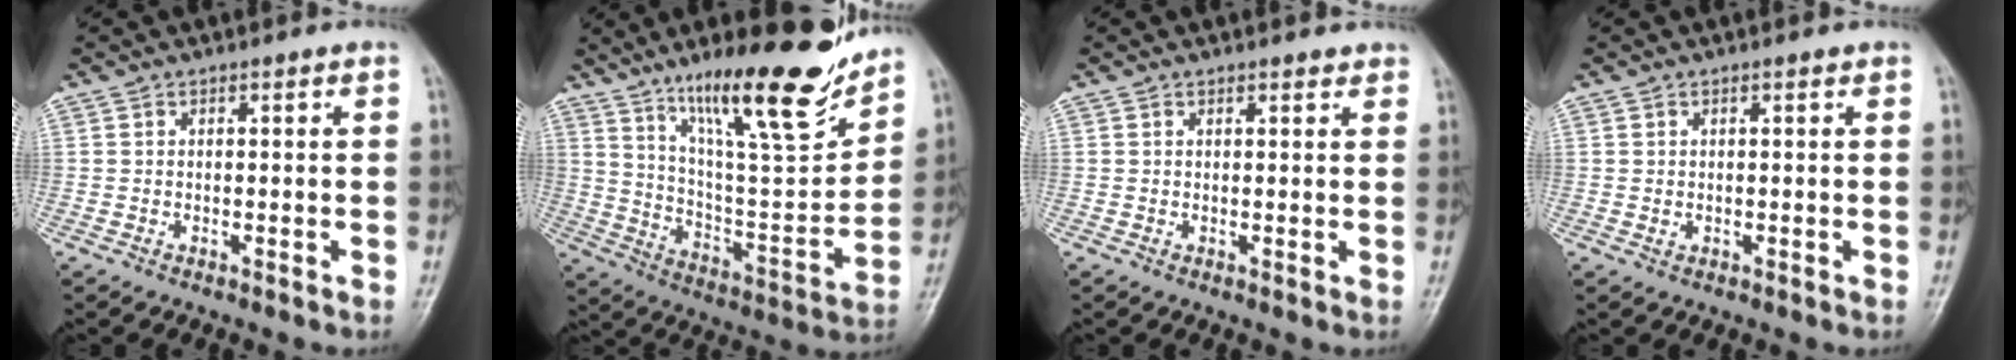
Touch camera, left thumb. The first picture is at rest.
{"total": 22.8, "force": [15.6, 5.1, 15.8], "torque": [-0.219, -0.080, 0.261]}
{"total": 1.5, "force": [1.2, 0.6, 0.6], "torque": [-0.002, -0.005, 0.013]}
{"total": 1.1, "force": [0.4, 0.7, 0.7], "torque": [-0.011, -0.002, 0.009]}